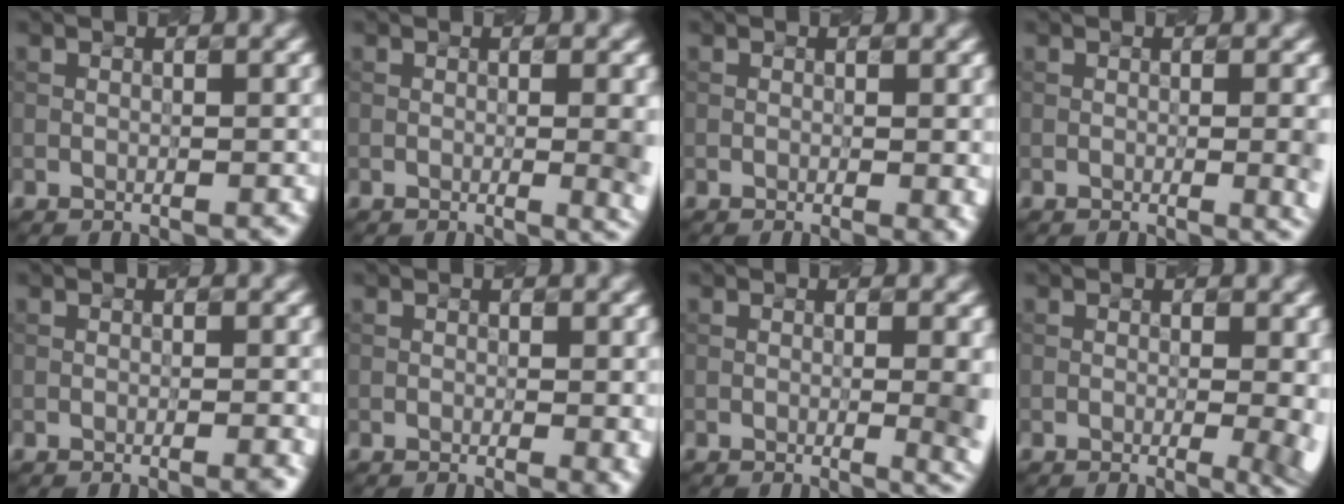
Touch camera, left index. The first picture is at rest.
{"total": 4.0, "force": [-0.4, 1.6, 3.7], "torque": [-0.029, 0.012, 0.001]}
{"total": 2.0, "force": [-0.4, 0.6, 1.8], "torque": [-0.016, 0.010, 0.001]}
{"total": 3.7, "force": [-0.3, 1.5, 3.3], "torque": [-0.021, 0.018, -0.002]}
{"total": 1.9, "force": [-0.6, 0.7, 1.7], "torque": [-0.005, 0.016, -0.007]}
{"total": 2.4, "force": [-0.5, 0.7, 2.2], "torque": [-0.021, 0.009, 0.003]}
{"total": 4.8, "force": [-0.4, 2.0, 4.3], "torque": [-0.031, 0.013, 0.001]}
{"total": 8.2, "force": [-0.1, 4.3, 7.1], "torque": [-0.040, 0.032, 0.002]}